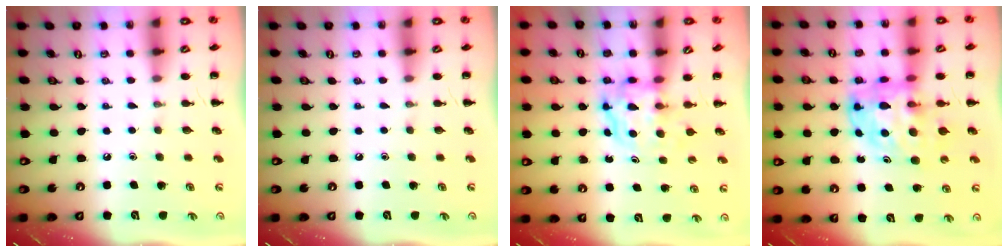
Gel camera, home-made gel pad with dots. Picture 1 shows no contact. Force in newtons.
{"total": 0.0}
{"total": 4.0, "press": 4.0, "slide": 0.4}
{"total": 10.5, "press": 10.0, "slide": 3.4}